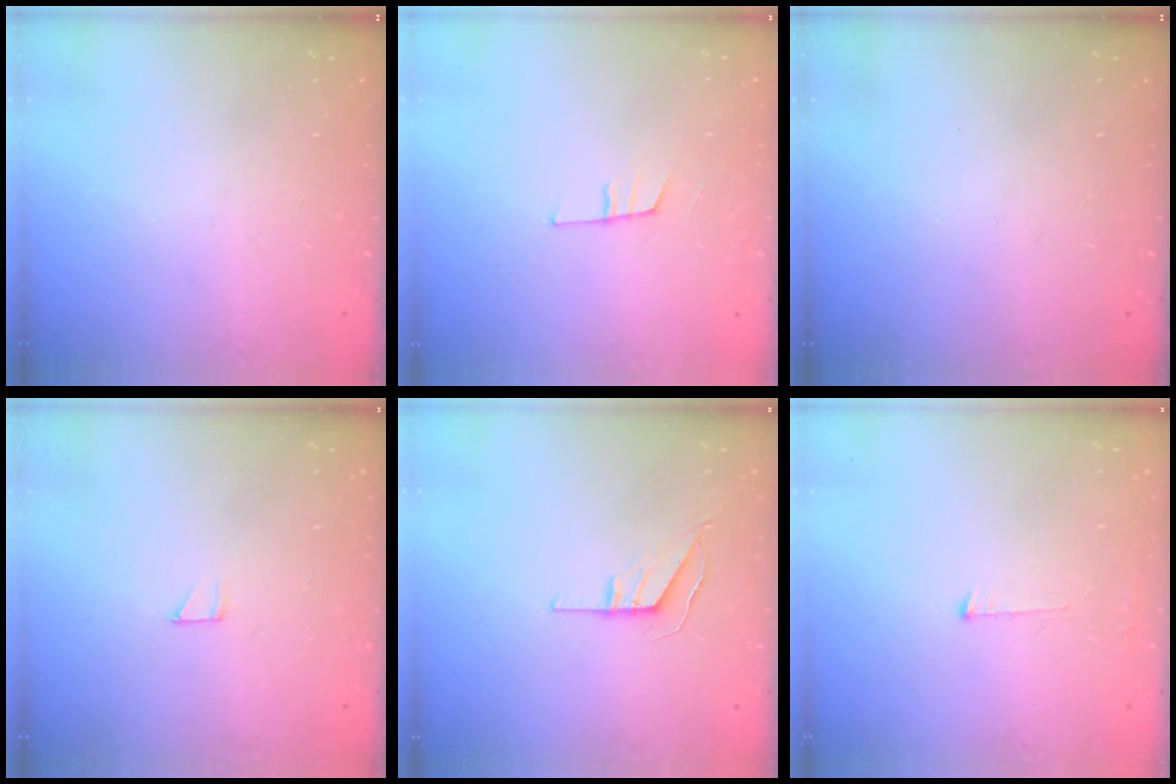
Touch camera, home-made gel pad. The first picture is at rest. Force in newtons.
{"total": 7.6, "press": 7.0, "slide": 3.0}
{"total": 0.0}
{"total": 2.1, "press": 2.1, "slide": 0.1}
{"total": 5.5, "press": 5.5, "slide": 0.4}
{"total": 4.0, "press": 4.0, "slide": 0.2}